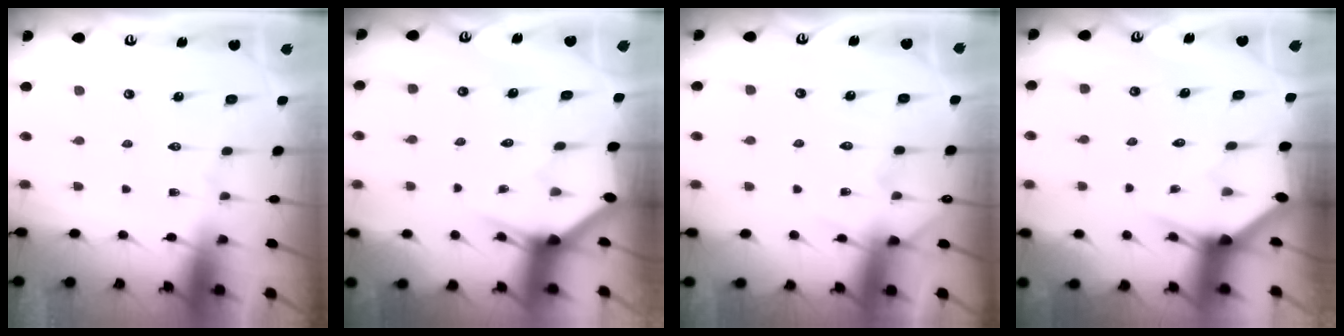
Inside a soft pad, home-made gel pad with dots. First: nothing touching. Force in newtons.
{"total": 3.1, "press": 3.1, "slide": 0.1}
{"total": 4.1, "press": 4.1, "slide": 0.5}
{"total": 3.0, "press": 3.0, "slide": 0.1}